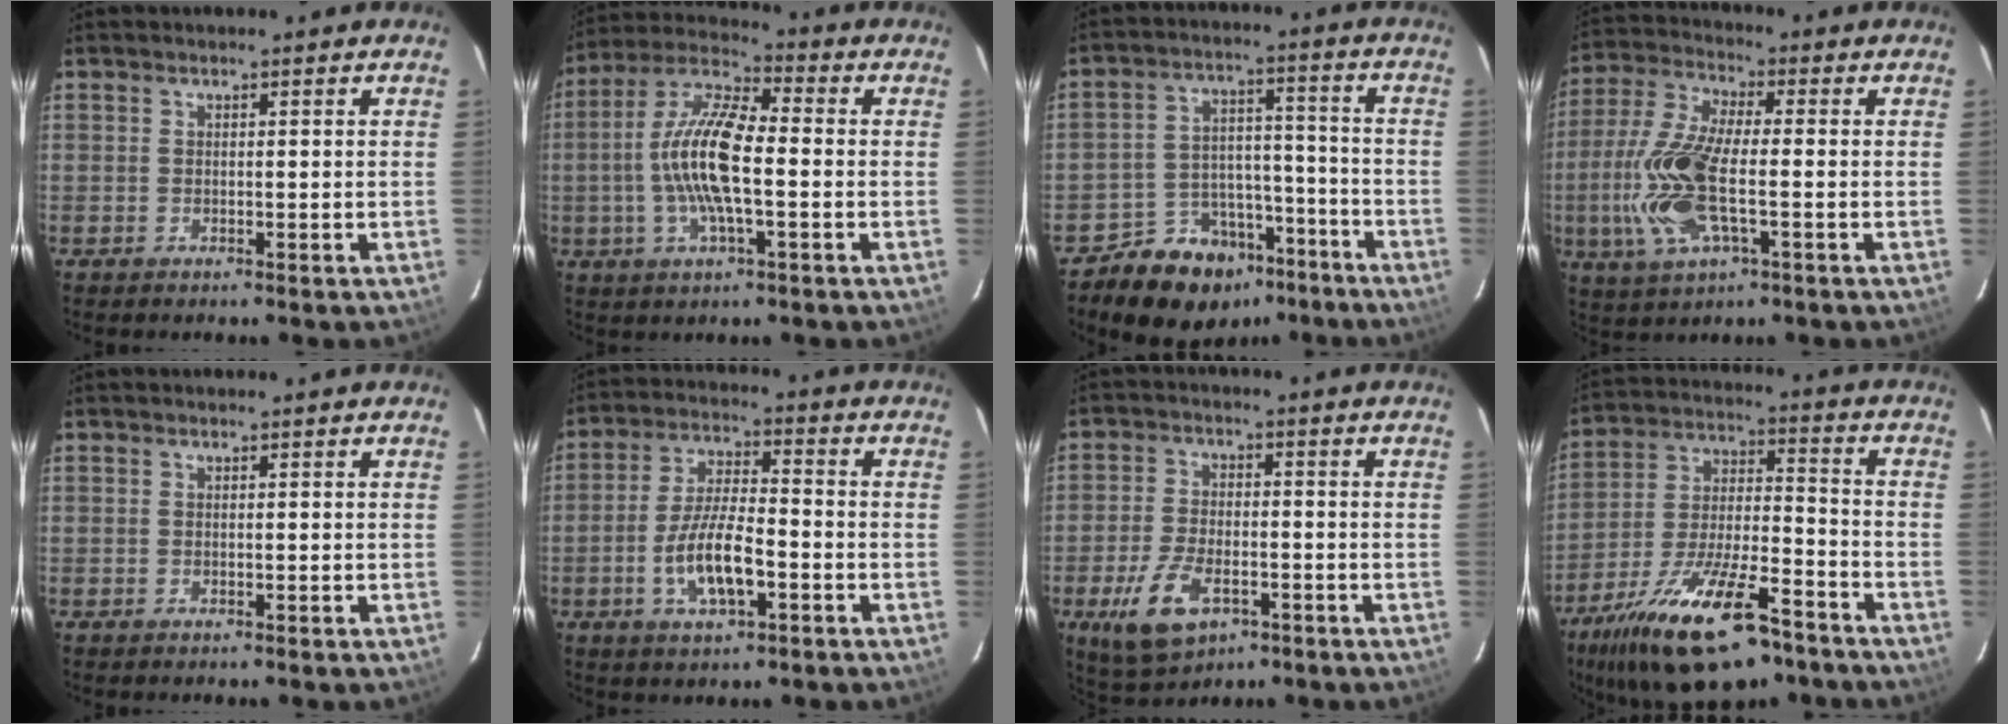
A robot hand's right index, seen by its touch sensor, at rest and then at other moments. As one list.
[{"total": 13.4, "force": [-1.7, 3.9, 12.7], "torque": [-0.256, 0.008, -0.041]}, {"total": 13.2, "force": [-9.4, 8.6, 3.6], "torque": [-0.070, 0.049, -0.125]}, {"total": 15.1, "force": [-3.1, 5.3, 13.8], "torque": [-0.306, -0.004, -0.065]}, {"total": 0.0}, {"total": 10.2, "force": [-3.6, 3.3, 8.9], "torque": [-0.180, -0.001, -0.063]}, {"total": 10.5, "force": [-4.8, 5.5, 7.6], "torque": [-0.167, -0.008, -0.080]}, {"total": 21.9, "force": [-14.4, 7.5, 14.7], "torque": [-0.278, -0.026, -0.236]}]